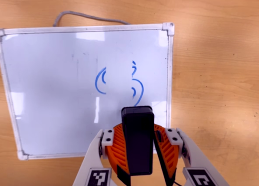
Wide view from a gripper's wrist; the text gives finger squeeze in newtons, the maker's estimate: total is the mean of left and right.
{"total": 9.3, "left": 9.6, "right": 9.0}